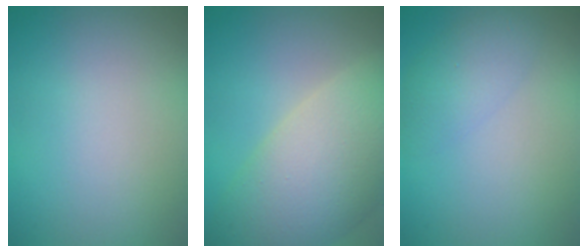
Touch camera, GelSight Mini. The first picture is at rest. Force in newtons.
{"total": 10.7, "press": 10.7, "slide": 1.0}
{"total": 2.5, "press": 2.5, "slide": 0.1}